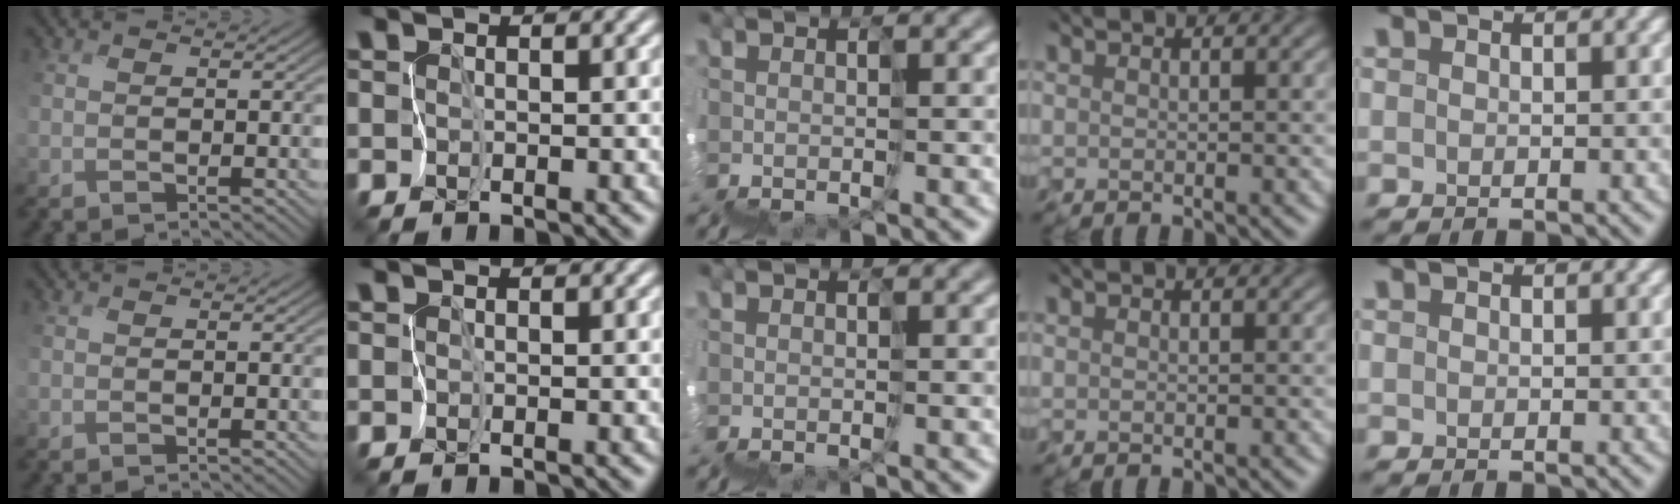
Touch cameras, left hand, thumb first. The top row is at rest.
{}